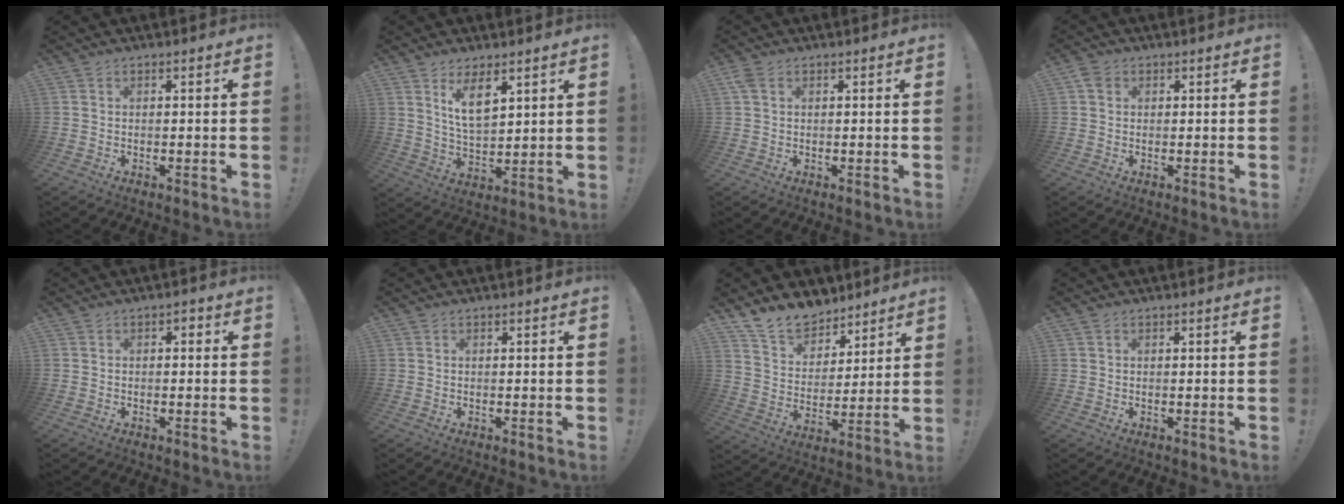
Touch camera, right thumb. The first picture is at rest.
{"total": 8.9, "force": [5.3, 3.8, 6.1], "torque": [-0.107, -0.024, 0.098]}
{"total": 2.5, "force": [1.0, 1.5, 1.7], "torque": [-0.028, 0.002, 0.019]}
{"total": 2.7, "force": [1.0, 2.1, 1.3], "torque": [-0.019, 0.002, 0.019]}
{"total": 1.2, "force": [-0.7, 0.8, 0.5], "torque": [-0.006, 0.004, -0.016]}
{"total": 0.0}
{"total": 12.9, "force": [10.7, 6.5, 2.8], "torque": [-0.058, -0.083, 0.207]}
{"total": 0.0}